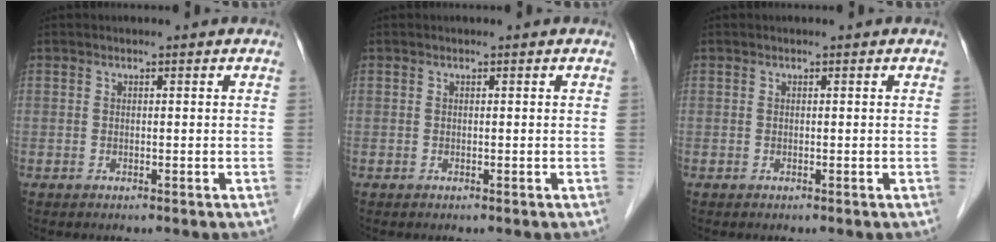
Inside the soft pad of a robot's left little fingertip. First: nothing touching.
{"total": 0.0}
{"total": 0.0}